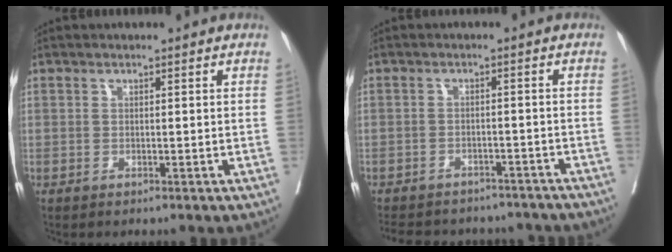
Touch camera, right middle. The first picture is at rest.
{"total": 17.5, "force": [-15.5, 6.2, 5.4], "torque": [-0.139, -0.003, -0.187]}